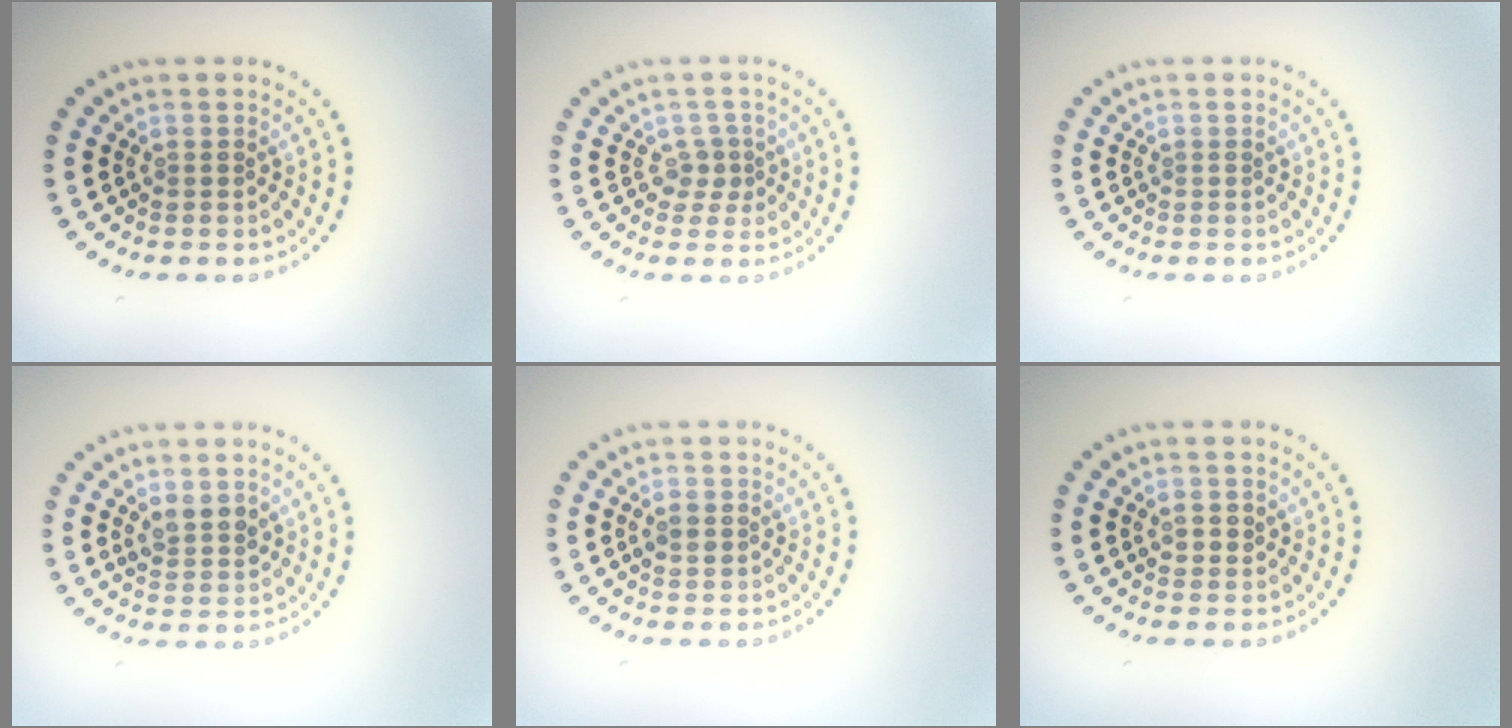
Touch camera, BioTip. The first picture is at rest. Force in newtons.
{"total": 1.6, "press": 1.2, "slide": 1.1}
{"total": 0.0}
{"total": 2.1, "press": 1.9, "slide": 1.0}
{"total": 1.0, "press": 1.0, "slide": 0.1}
{"total": 1.1, "press": 1.0, "slide": 0.2}